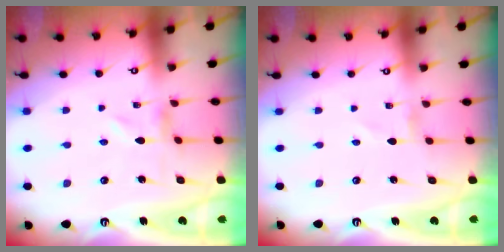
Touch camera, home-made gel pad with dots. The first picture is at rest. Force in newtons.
{"total": 0.0}